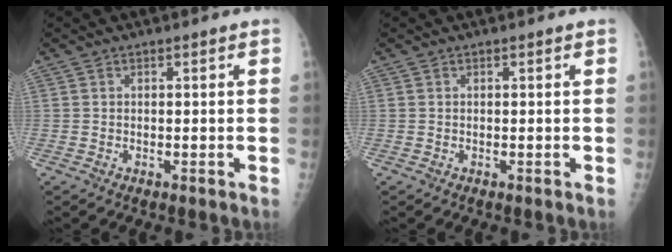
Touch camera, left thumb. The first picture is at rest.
{"total": 0.0}